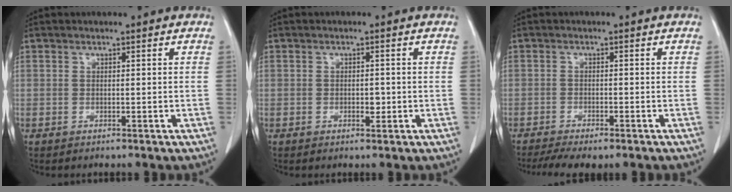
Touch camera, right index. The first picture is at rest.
{"total": 1.5, "force": [-0.3, 0.7, 1.3], "torque": [-0.020, 0.000, -0.001]}
{"total": 6.9, "force": [-5.4, 1.6, 3.9], "torque": [-0.058, -0.009, -0.080]}